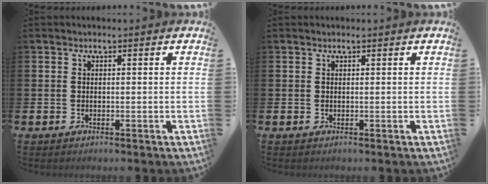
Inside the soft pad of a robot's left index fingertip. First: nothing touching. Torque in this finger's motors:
{"motor_torque": [-0.10, 0.22, -0.44, -0.04]}